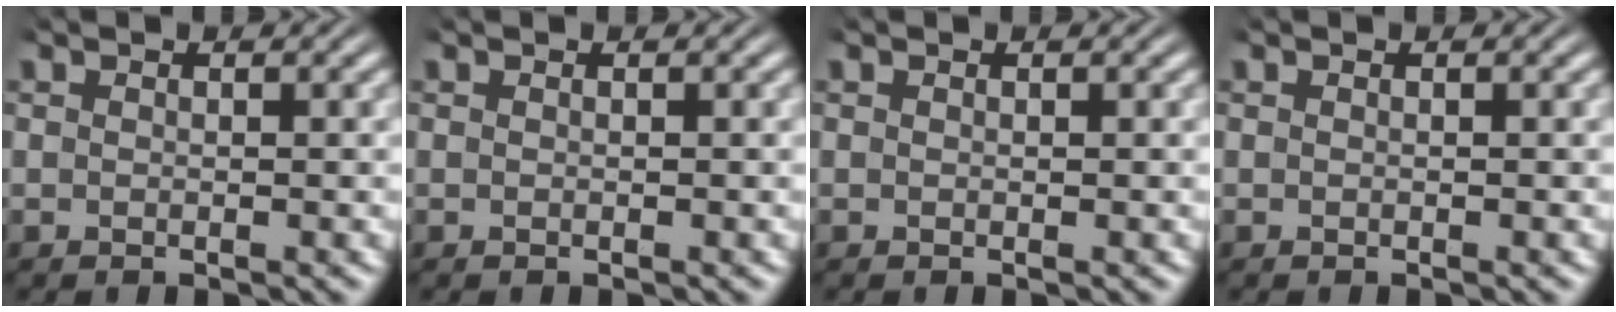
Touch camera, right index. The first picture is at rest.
{"total": 0.0}
{"total": 0.0}
{"total": 0.0}